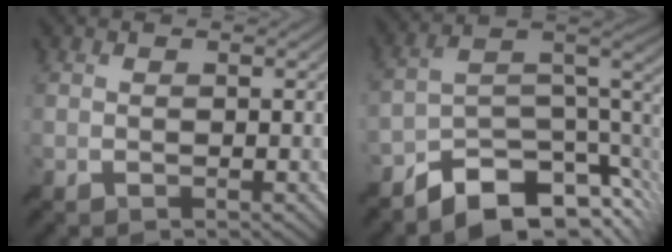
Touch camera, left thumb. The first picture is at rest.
{"total": 10.8, "force": [-7.7, 4.5, 6.1], "torque": [-0.097, -0.007, -0.132]}